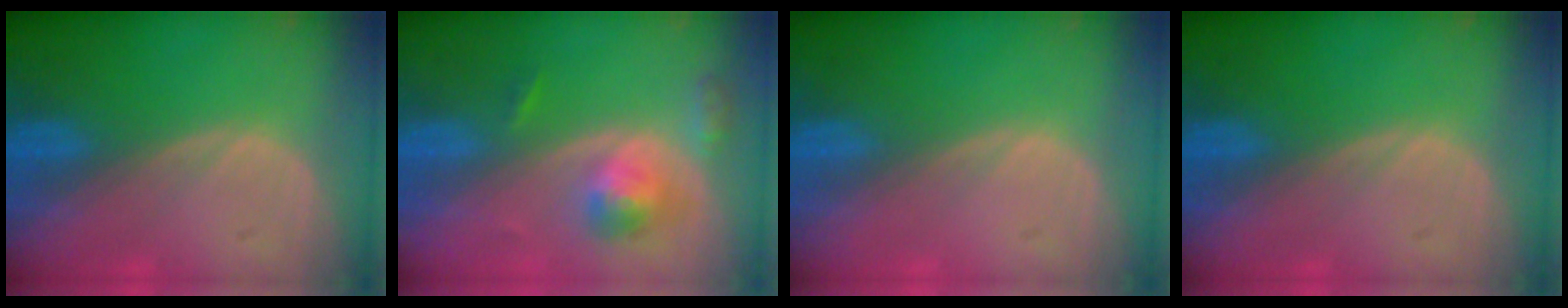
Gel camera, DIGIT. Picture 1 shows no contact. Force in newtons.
{"total": 5.1, "press": 4.7, "slide": 1.9}
{"total": 0.0}
{"total": 0.0}